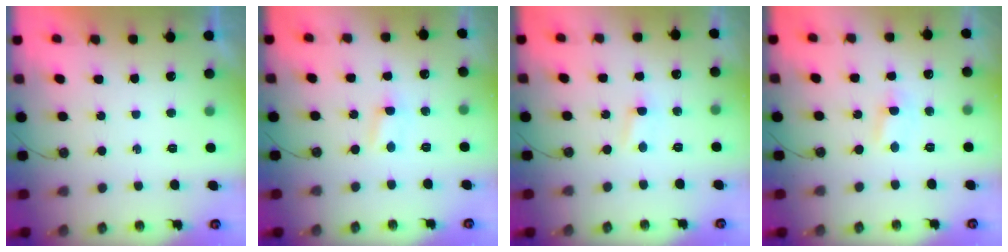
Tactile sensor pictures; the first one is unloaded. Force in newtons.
{"total": 2.1, "press": 2.1, "slide": 0.3}
{"total": 1.2, "press": 1.1, "slide": 0.2}
{"total": 1.7, "press": 1.7, "slide": 0.3}